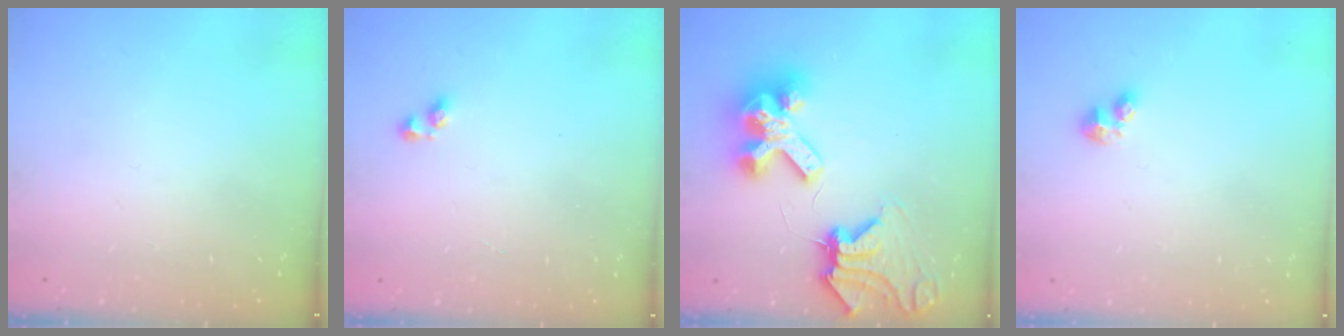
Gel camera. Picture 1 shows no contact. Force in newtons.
{"total": 3.2, "press": 3.1, "slide": 0.6}
{"total": 15.2, "press": 15.1, "slide": 2.0}
{"total": 2.3, "press": 2.2, "slide": 0.5}